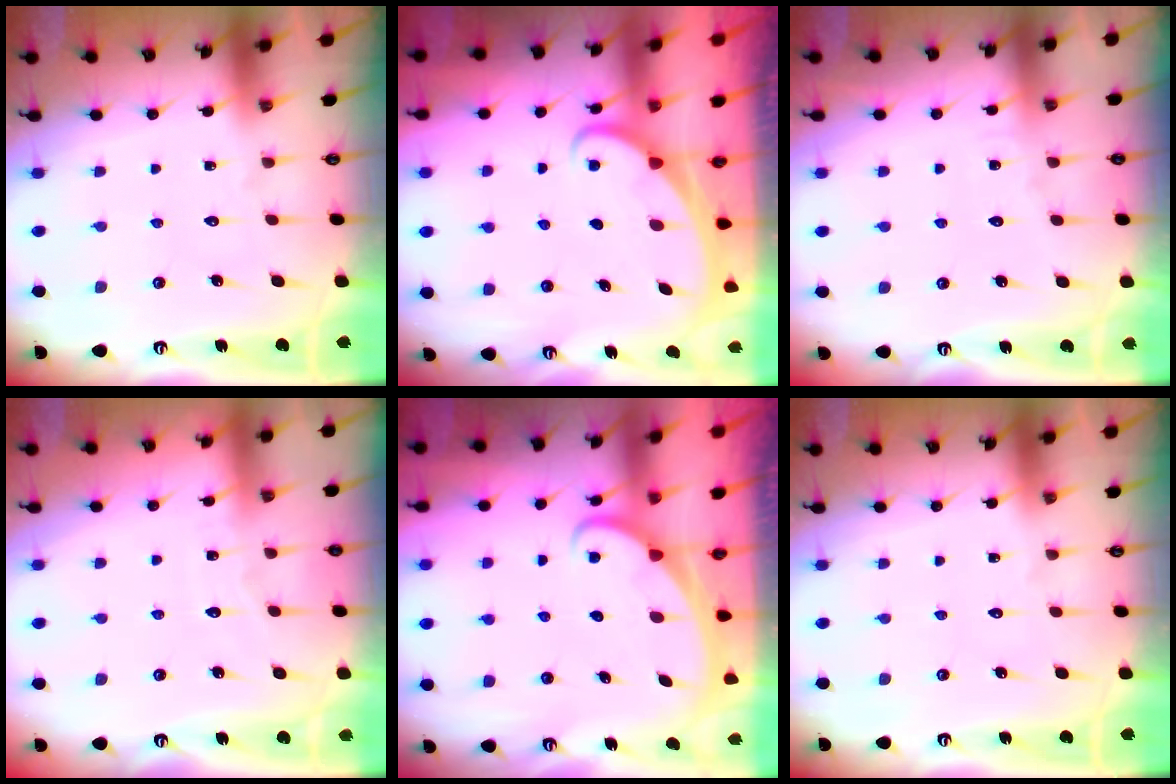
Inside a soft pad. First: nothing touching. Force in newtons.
{"total": 1.6, "press": 1.6, "slide": 0.1}
{"total": 2.7, "press": 2.7, "slide": 0.3}
{"total": 3.9, "press": 3.8, "slide": 0.5}
{"total": 1.7, "press": 1.7, "slide": 0.1}
{"total": 0.0}